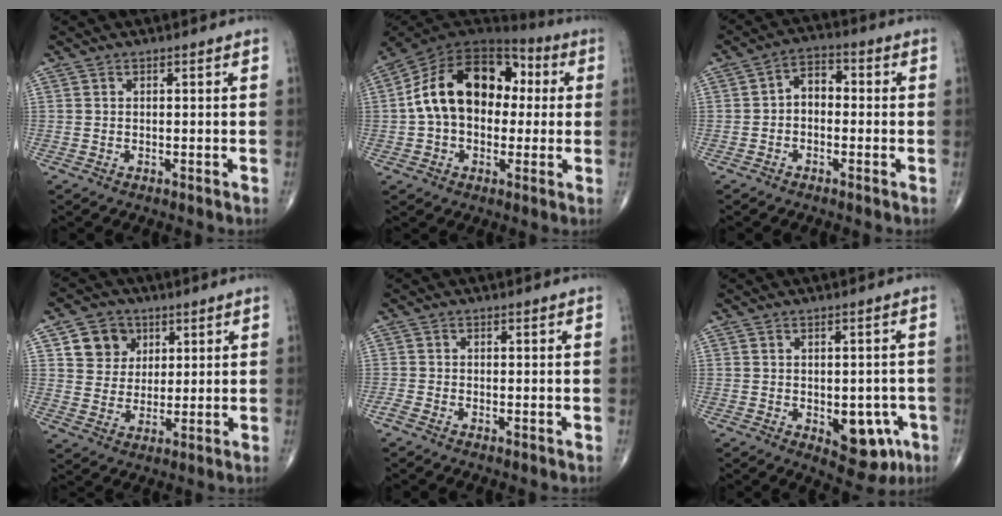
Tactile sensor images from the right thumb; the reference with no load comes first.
{"total": 19.4, "force": [1.7, 13.1, 14.1], "torque": [-0.216, 0.045, 0.021]}
{"total": 5.1, "force": [-0.5, 3.5, 3.6], "torque": [-0.041, 0.022, -0.022]}
{"total": 8.0, "force": [3.3, 6.9, 2.3], "torque": [-0.007, -0.010, 0.057]}
{"total": 1.3, "force": [-0.9, 0.5, 0.8], "torque": [-0.026, 0.001, -0.022]}
{"total": 9.4, "force": [-3.2, 5.3, 7.1], "torque": [-0.054, 0.011, -0.028]}